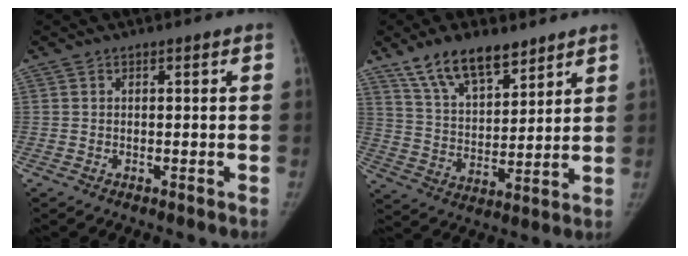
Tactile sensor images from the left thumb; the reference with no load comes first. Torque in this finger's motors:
{"motor_torque": [0.07, 0.18, -0.12, -0.31, 0.17]}